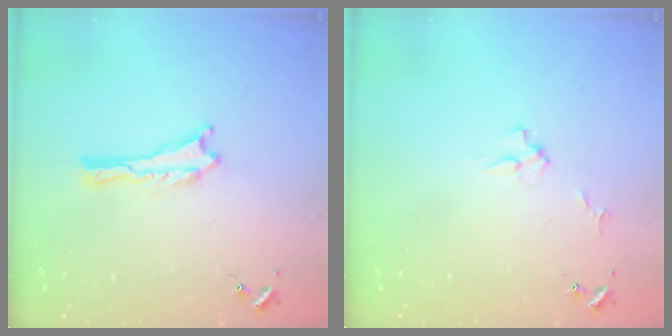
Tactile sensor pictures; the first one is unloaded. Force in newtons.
{"total": 3.1, "press": 3.0, "slide": 0.4}